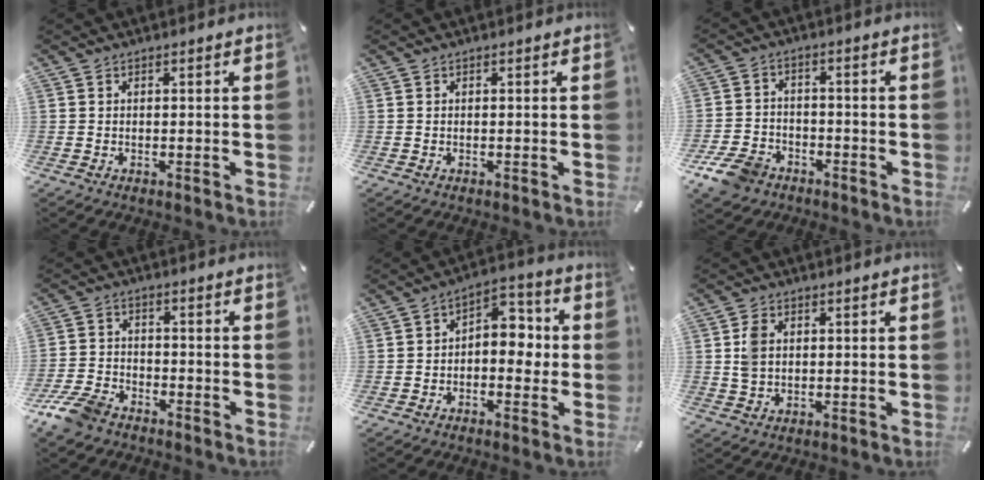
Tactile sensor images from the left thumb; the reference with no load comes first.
{"total": 0.0}
{"total": 8.3, "force": [-5.2, 5.6, 3.1], "torque": [-0.068, 0.033, -0.099]}
{"total": 8.1, "force": [-6.2, 4.0, 3.3], "torque": [-0.075, 0.028, -0.122]}
{"total": 7.0, "force": [-0.7, 4.8, 5.1], "torque": [-0.063, -0.001, -0.021]}
{"total": 4.9, "force": [0.7, 3.8, 3.1], "torque": [-0.070, 0.007, 0.013]}